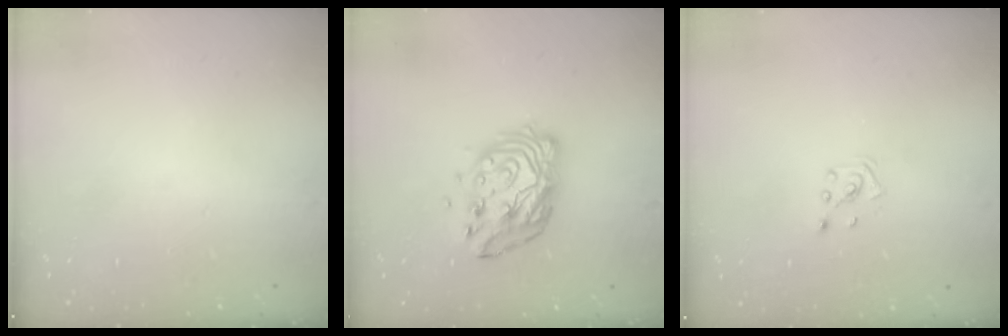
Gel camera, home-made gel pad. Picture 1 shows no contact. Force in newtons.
{"total": 14.1, "press": 14.0, "slide": 1.3}
{"total": 2.1, "press": 2.0, "slide": 0.3}